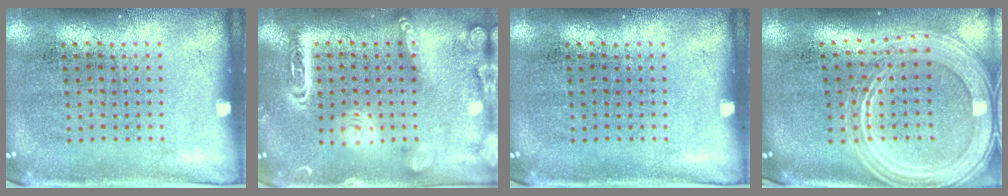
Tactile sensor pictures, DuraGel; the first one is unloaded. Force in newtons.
{"total": 2.1, "press": 2.1, "slide": 0.1}
{"total": 0.0}
{"total": 2.5, "press": 2.2, "slide": 1.3}